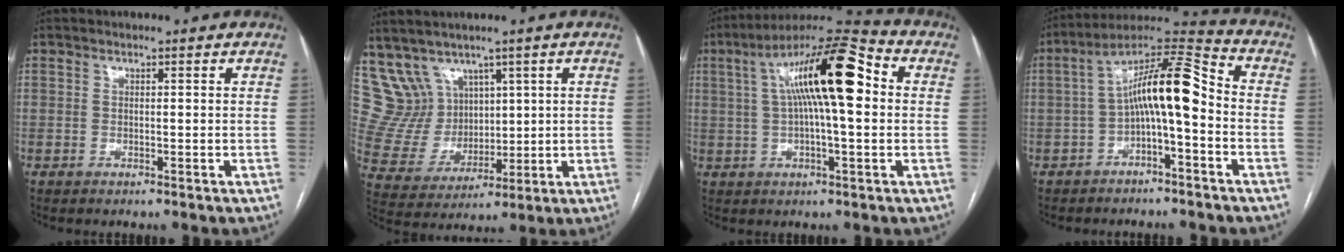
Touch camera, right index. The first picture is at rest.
{"total": 9.0, "force": [5.9, 6.6, 1.1], "torque": [-0.040, 0.046, 0.139]}
{"total": 16.8, "force": [3.1, 3.1, 16.2], "torque": [-0.279, 0.043, 0.043]}
{"total": 12.1, "force": [-1.3, 2.6, 11.8], "torque": [-0.203, 0.047, -0.023]}